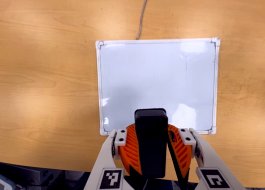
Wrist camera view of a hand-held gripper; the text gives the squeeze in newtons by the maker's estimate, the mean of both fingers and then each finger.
{"total": 10.3, "left": 10.2, "right": 10.5}